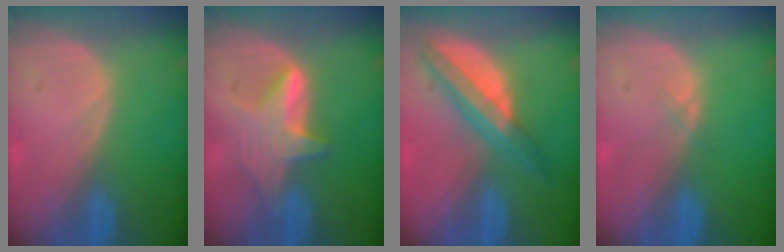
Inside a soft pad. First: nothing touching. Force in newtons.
{"total": 6.0, "press": 5.9, "slide": 1.1}
{"total": 7.5, "press": 6.3, "slide": 4.0}
{"total": 0.6, "press": 0.5, "slide": 0.2}